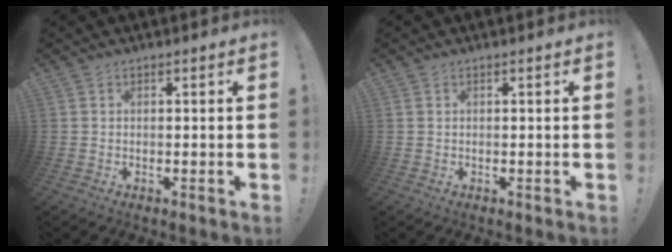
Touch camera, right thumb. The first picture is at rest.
{"total": 0.0}